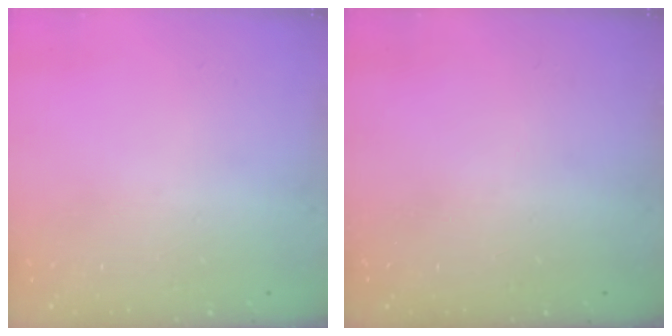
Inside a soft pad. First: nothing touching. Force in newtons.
{"total": 0.0}